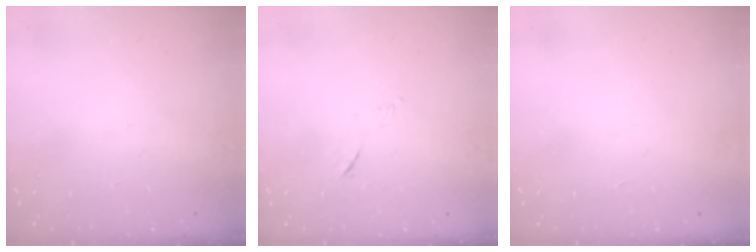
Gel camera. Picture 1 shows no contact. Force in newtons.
{"total": 6.2, "press": 6.2, "slide": 0.9}
{"total": 1.7, "press": 1.7, "slide": 0.1}